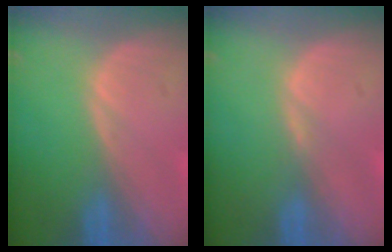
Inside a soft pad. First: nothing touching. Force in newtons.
{"total": 0.7, "press": 0.7, "slide": 0.2}